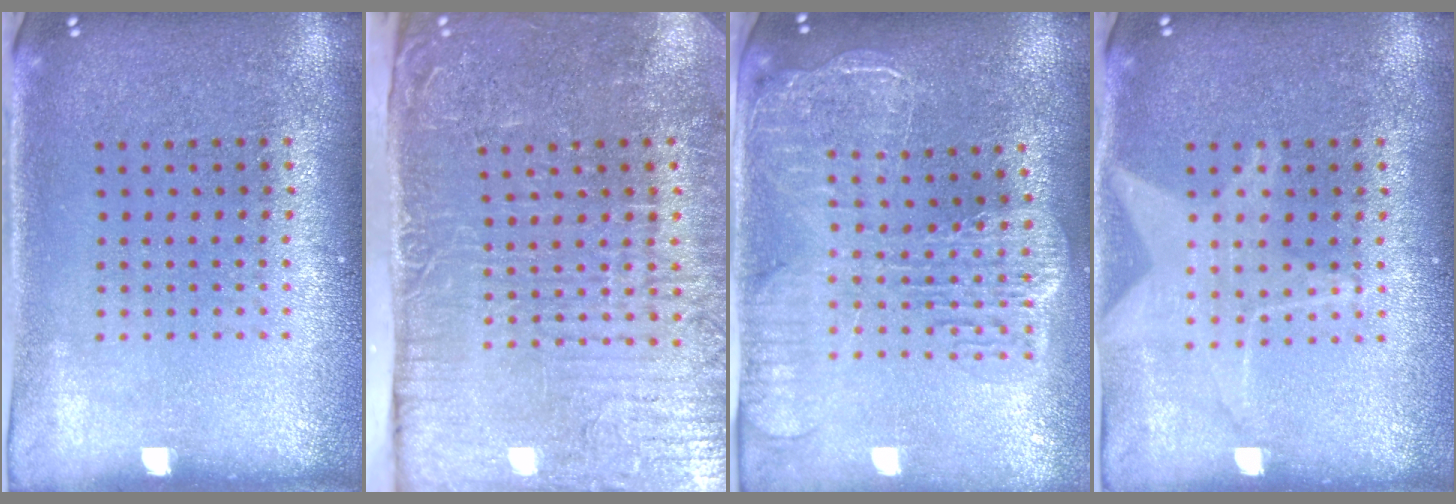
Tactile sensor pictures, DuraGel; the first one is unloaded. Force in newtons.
{"total": 5.6, "press": 4.7, "slide": 3.0}
{"total": 2.7, "press": 2.3, "slide": 1.4}
{"total": 2.3, "press": 2.3, "slide": 0.3}